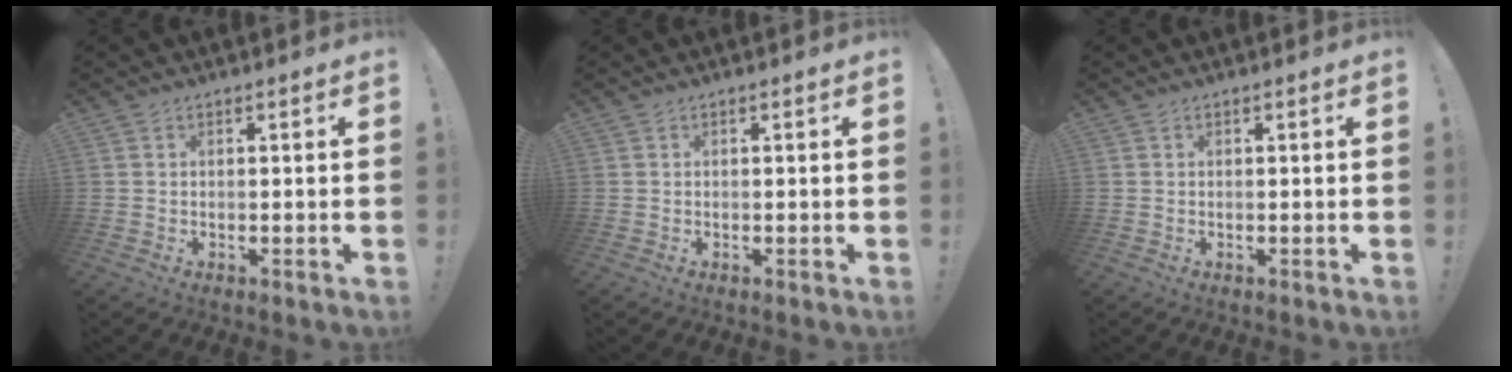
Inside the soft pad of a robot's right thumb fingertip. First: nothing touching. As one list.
[{"total": 0.0}, {"total": 0.0}]